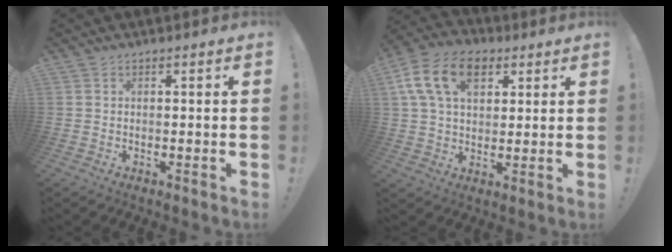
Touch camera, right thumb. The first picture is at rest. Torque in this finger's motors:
{"motor_torque": [1.68, 1.93, 0.39, -0.07, 0.10]}